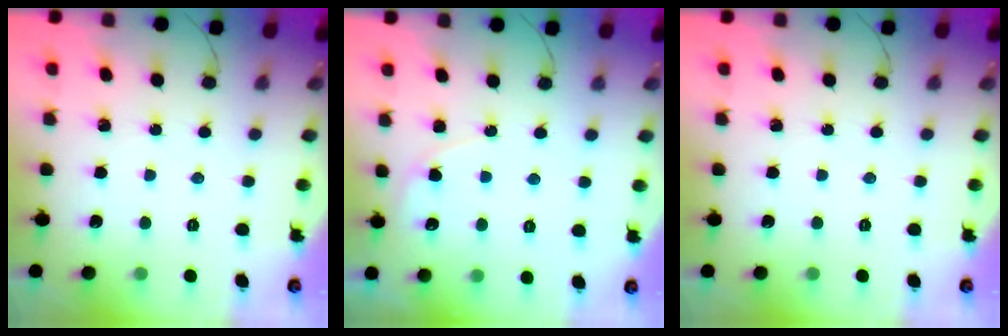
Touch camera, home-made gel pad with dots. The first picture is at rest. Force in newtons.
{"total": 5.4, "press": 5.4, "slide": 0.6}
{"total": 0.0}